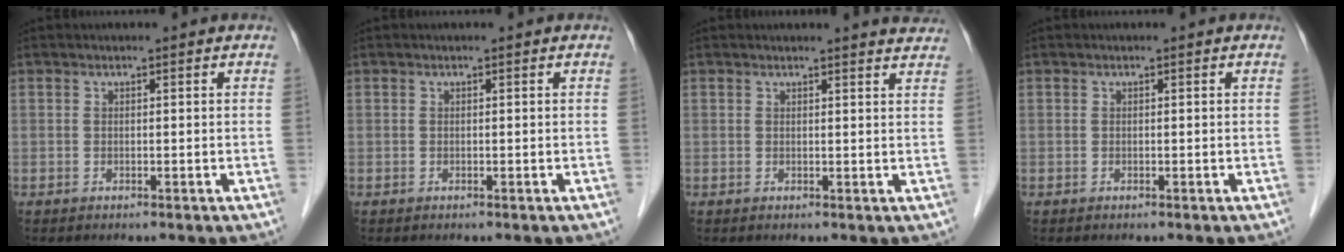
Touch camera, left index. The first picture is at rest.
{"total": 0.0}
{"total": 4.8, "force": [4.7, 0.1, 0.9], "torque": [-0.011, -0.011, 0.031]}
{"total": 0.0}